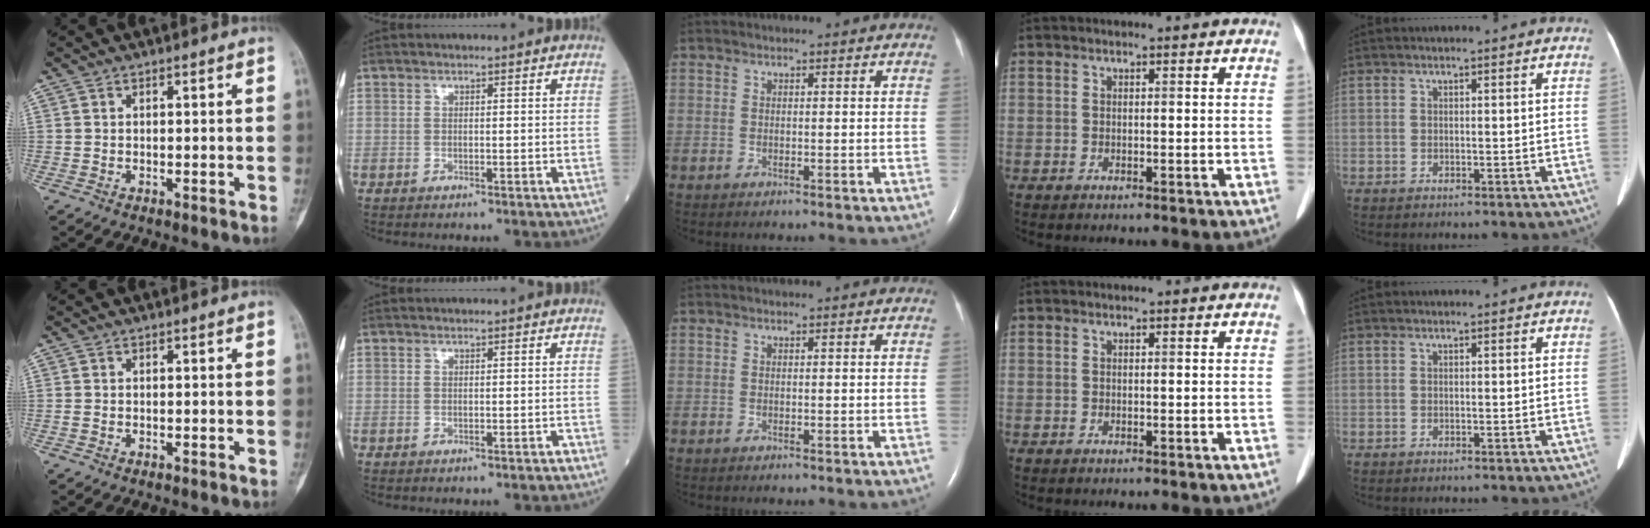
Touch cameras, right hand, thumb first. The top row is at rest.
{}